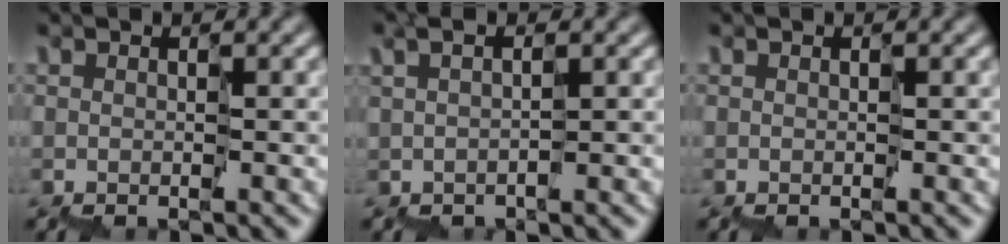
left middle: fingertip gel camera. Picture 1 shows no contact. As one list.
[{"total": 0.7, "force": [0.2, -0.7, -0.2], "torque": [-0.002, 0.002, 0.004]}, {"total": 0.0}]